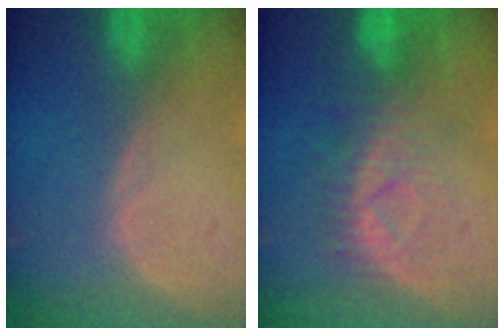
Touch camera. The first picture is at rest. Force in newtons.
{"total": 8.1, "press": 7.2, "slide": 3.7}